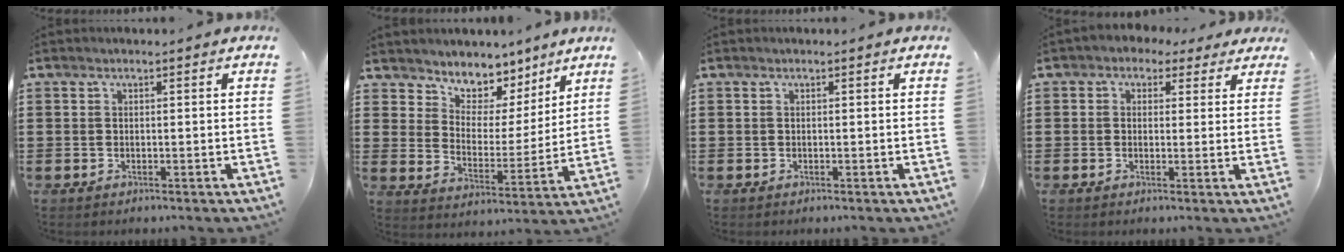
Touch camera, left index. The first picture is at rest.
{"total": 5.8, "force": [4.7, 3.4, -0.3], "torque": [-0.034, -0.035, 0.083]}
{"total": 0.0}
{"total": 2.2, "force": [1.1, 1.8, 0.7], "torque": [-0.023, 0.011, 0.019]}